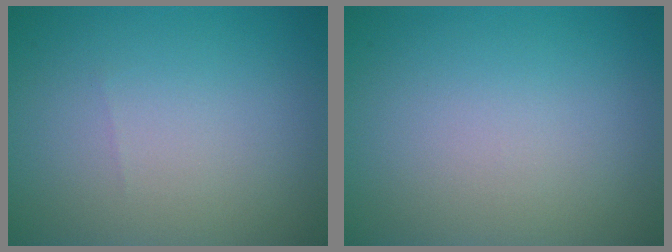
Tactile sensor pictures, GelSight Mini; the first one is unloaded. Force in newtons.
{"total": 0.0}